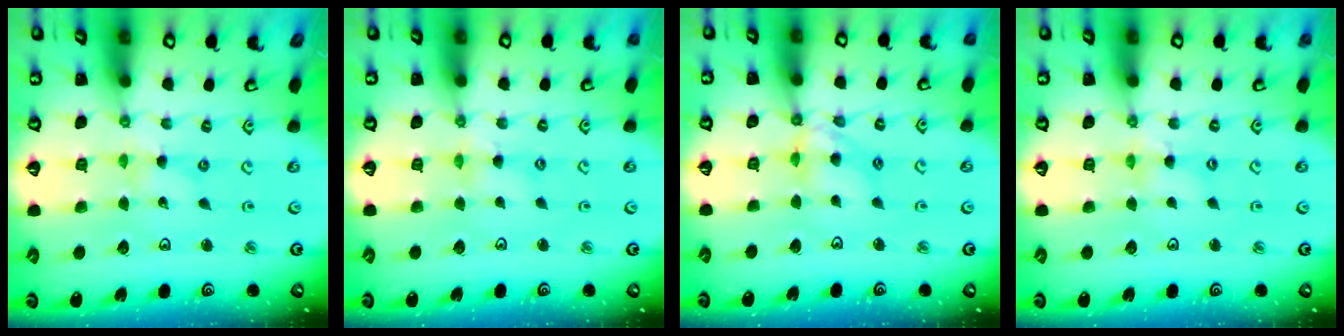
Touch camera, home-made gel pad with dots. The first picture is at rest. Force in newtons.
{"total": 3.3, "press": 3.3, "slide": 0.4}
{"total": 8.9, "press": 8.9, "slide": 0.7}
{"total": 1.8, "press": 1.8, "slide": 0.2}